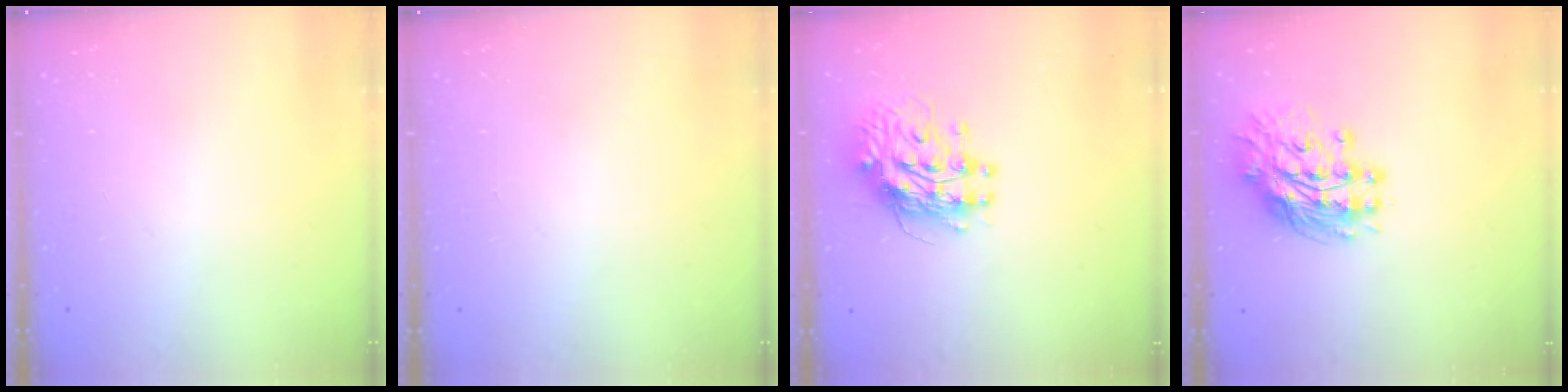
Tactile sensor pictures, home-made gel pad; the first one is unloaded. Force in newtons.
{"total": 0.0}
{"total": 11.0, "press": 10.9, "slide": 1.0}
{"total": 12.3, "press": 12.2, "slide": 1.6}